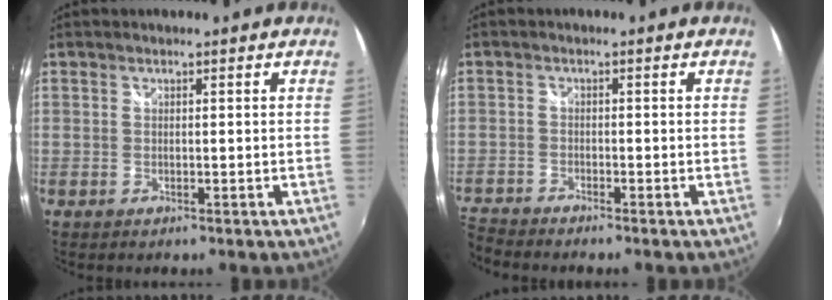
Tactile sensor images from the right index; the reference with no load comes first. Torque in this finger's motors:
{"motor_torque": [0.13, -0.12, 0.05, 0.01]}